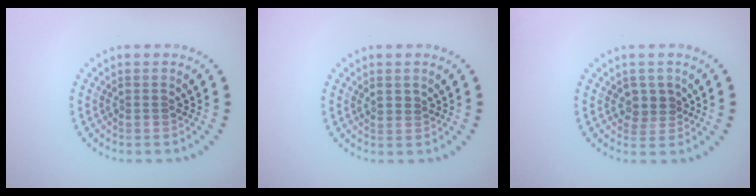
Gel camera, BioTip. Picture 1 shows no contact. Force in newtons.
{"total": 0.5, "press": 0.4, "slide": 0.4}
{"total": 1.8, "press": 1.5, "slide": 1.1}